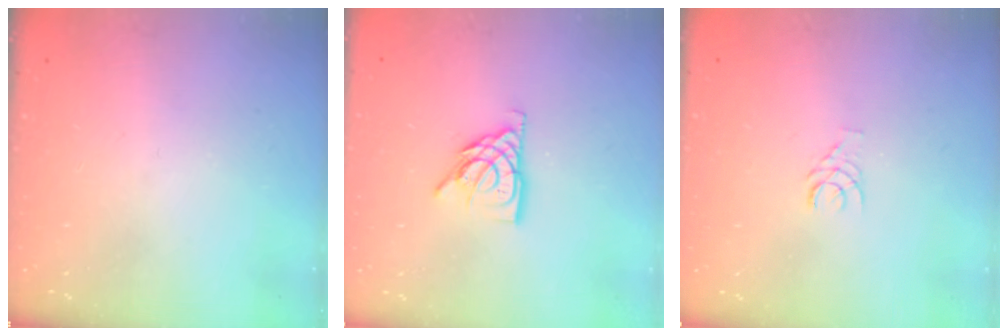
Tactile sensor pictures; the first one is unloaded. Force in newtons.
{"total": 9.0, "press": 9.0, "slide": 0.6}
{"total": 3.6, "press": 3.6, "slide": 0.4}